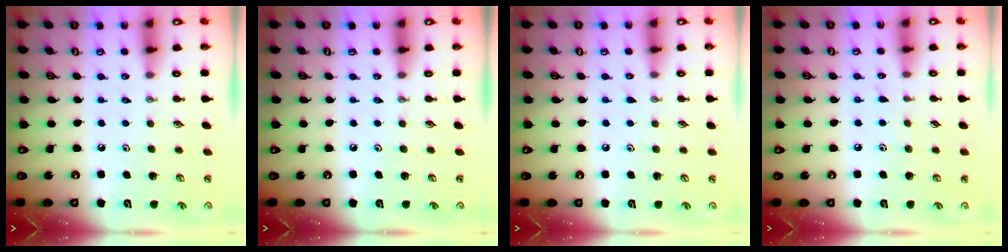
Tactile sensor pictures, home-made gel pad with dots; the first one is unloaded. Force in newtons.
{"total": 0.0}
{"total": 3.0, "press": 2.9, "slide": 0.4}
{"total": 4.2, "press": 4.2, "slide": 0.5}